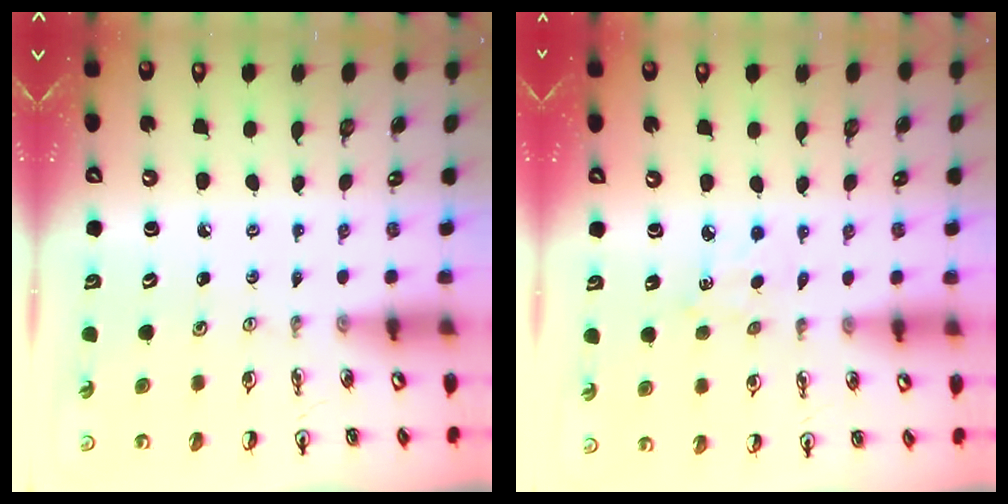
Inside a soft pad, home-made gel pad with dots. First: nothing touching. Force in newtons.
{"total": 4.1, "press": 4.1, "slide": 0.4}